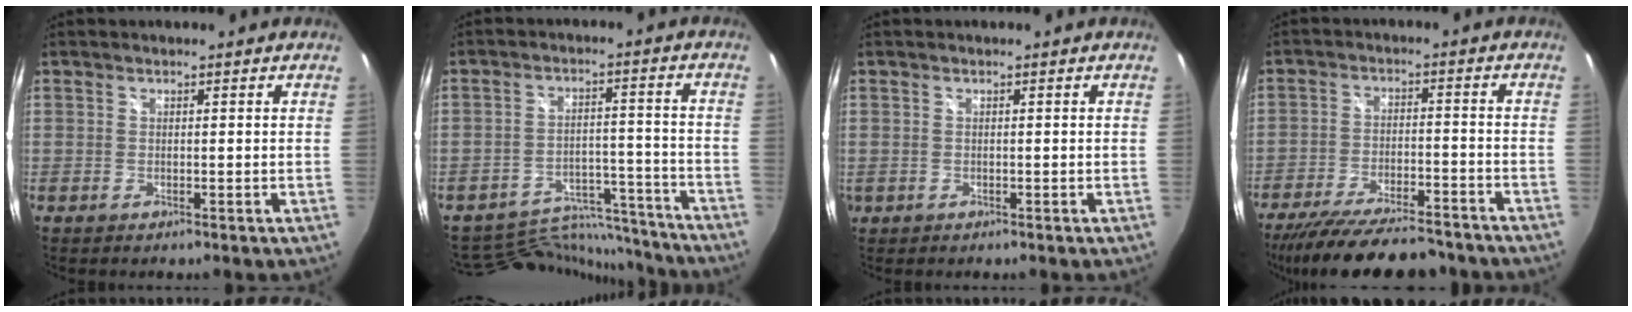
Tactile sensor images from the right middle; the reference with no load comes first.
{"total": 15.9, "force": [-15.2, 4.0, 2.4], "torque": [-0.053, 0.026, -0.214]}
{"total": 1.8, "force": [-0.5, 1.6, 0.6], "torque": [-0.015, -0.004, -0.005]}
{"total": 19.9, "force": [-16.9, 4.9, 9.1], "torque": [-0.183, -0.029, -0.250]}